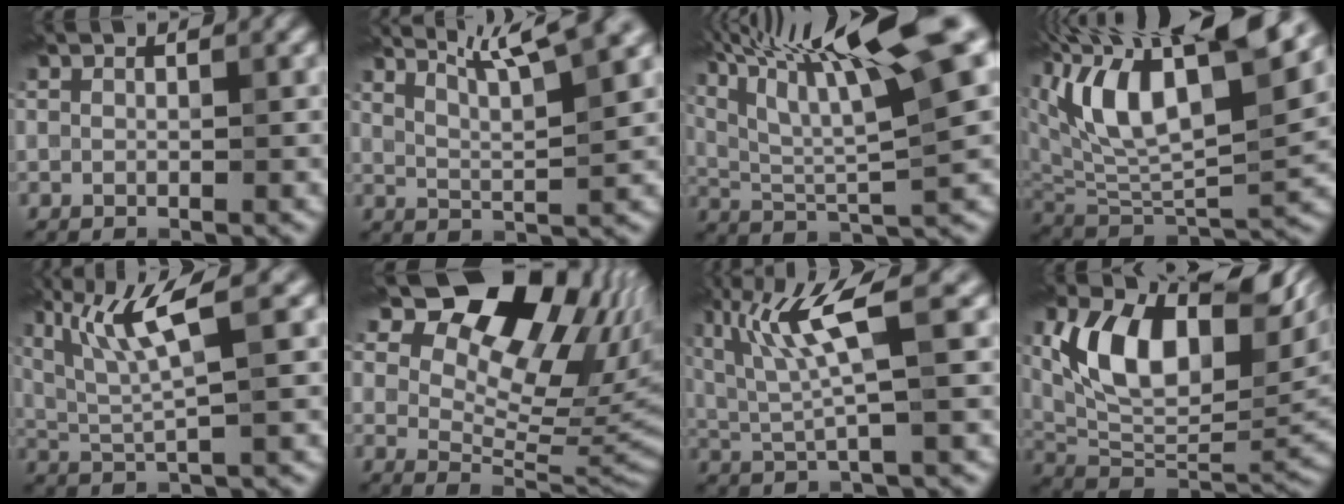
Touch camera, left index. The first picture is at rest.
{"total": 6.7, "force": [4.9, 1.1, 4.5], "torque": [-0.072, 0.029, 0.062]}
{"total": 15.3, "force": [7.7, 3.1, 12.8], "torque": [-0.234, 0.040, 0.139]}
{"total": 14.4, "force": [6.7, 6.0, 11.2], "torque": [-0.207, 0.024, 0.125]}
{"total": 5.9, "force": [2.3, 0.8, 5.4], "torque": [-0.112, 0.012, 0.060]}
{"total": 14.9, "force": [8.4, 8.1, 9.3], "torque": [-0.134, 0.026, 0.145]}
{"total": 6.1, "force": [1.8, 0.7, 5.8], "torque": [-0.125, 0.009, 0.046]}
{"total": 12.5, "force": [3.7, 6.9, 9.8], "torque": [-0.174, 0.007, 0.074]}